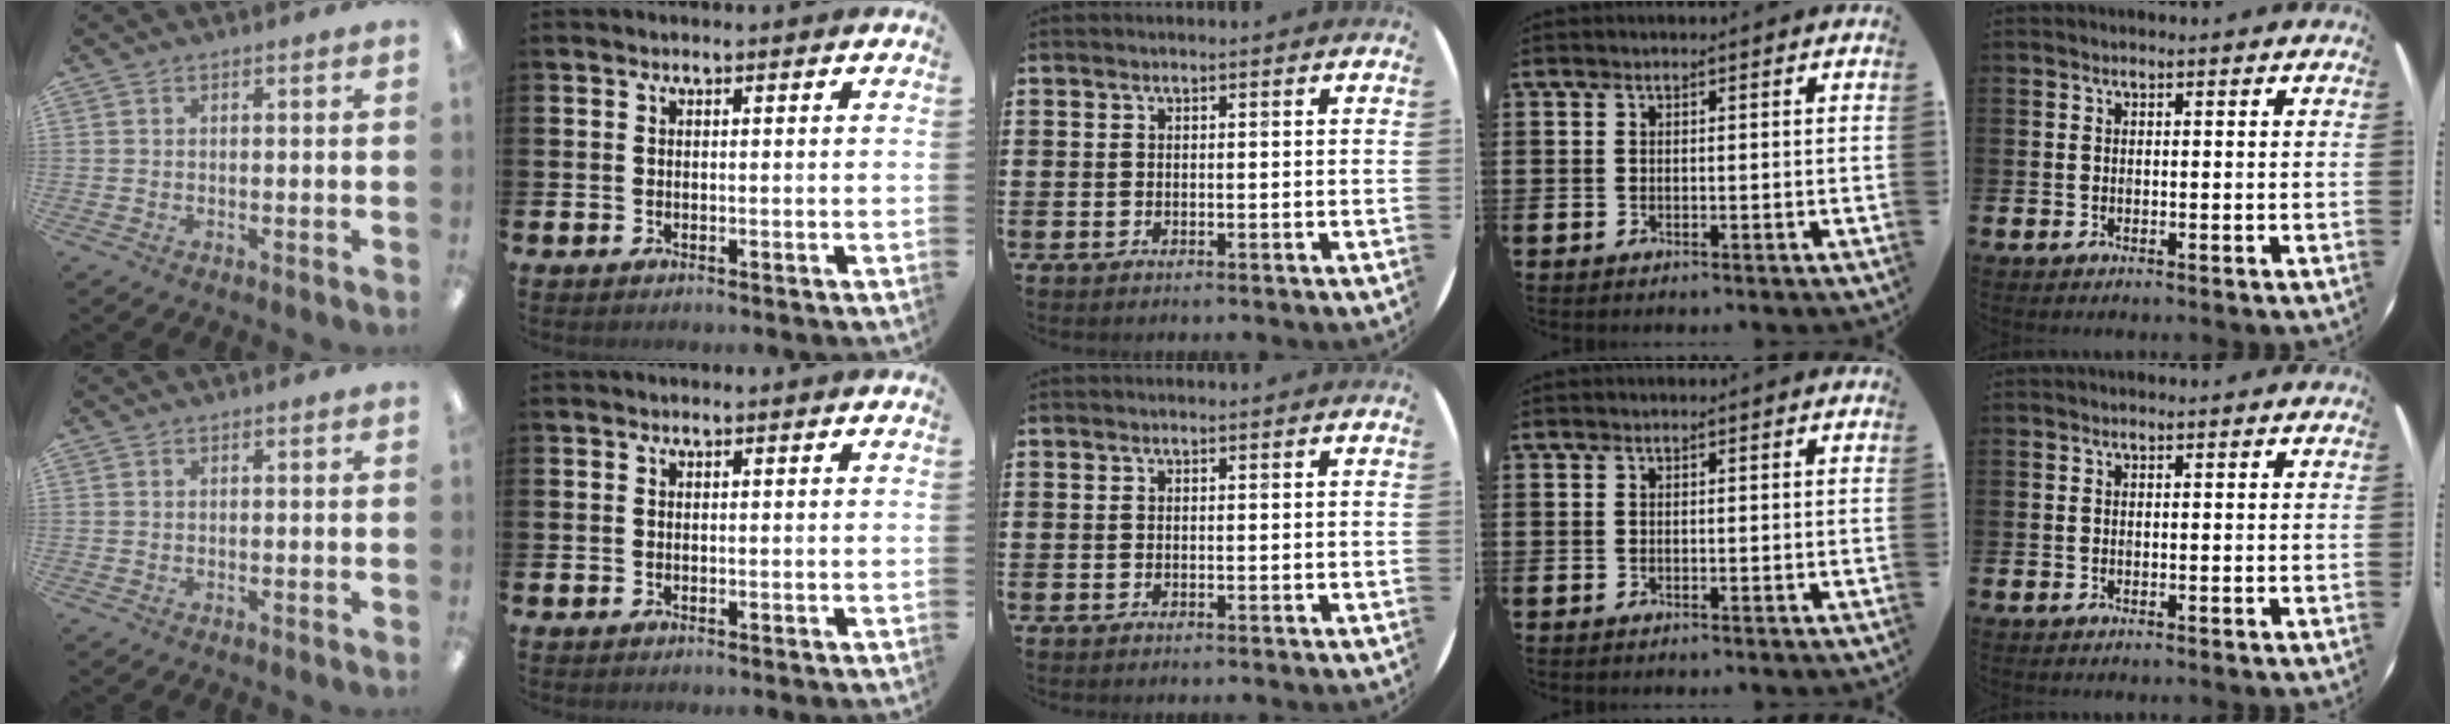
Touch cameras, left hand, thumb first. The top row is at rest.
{}